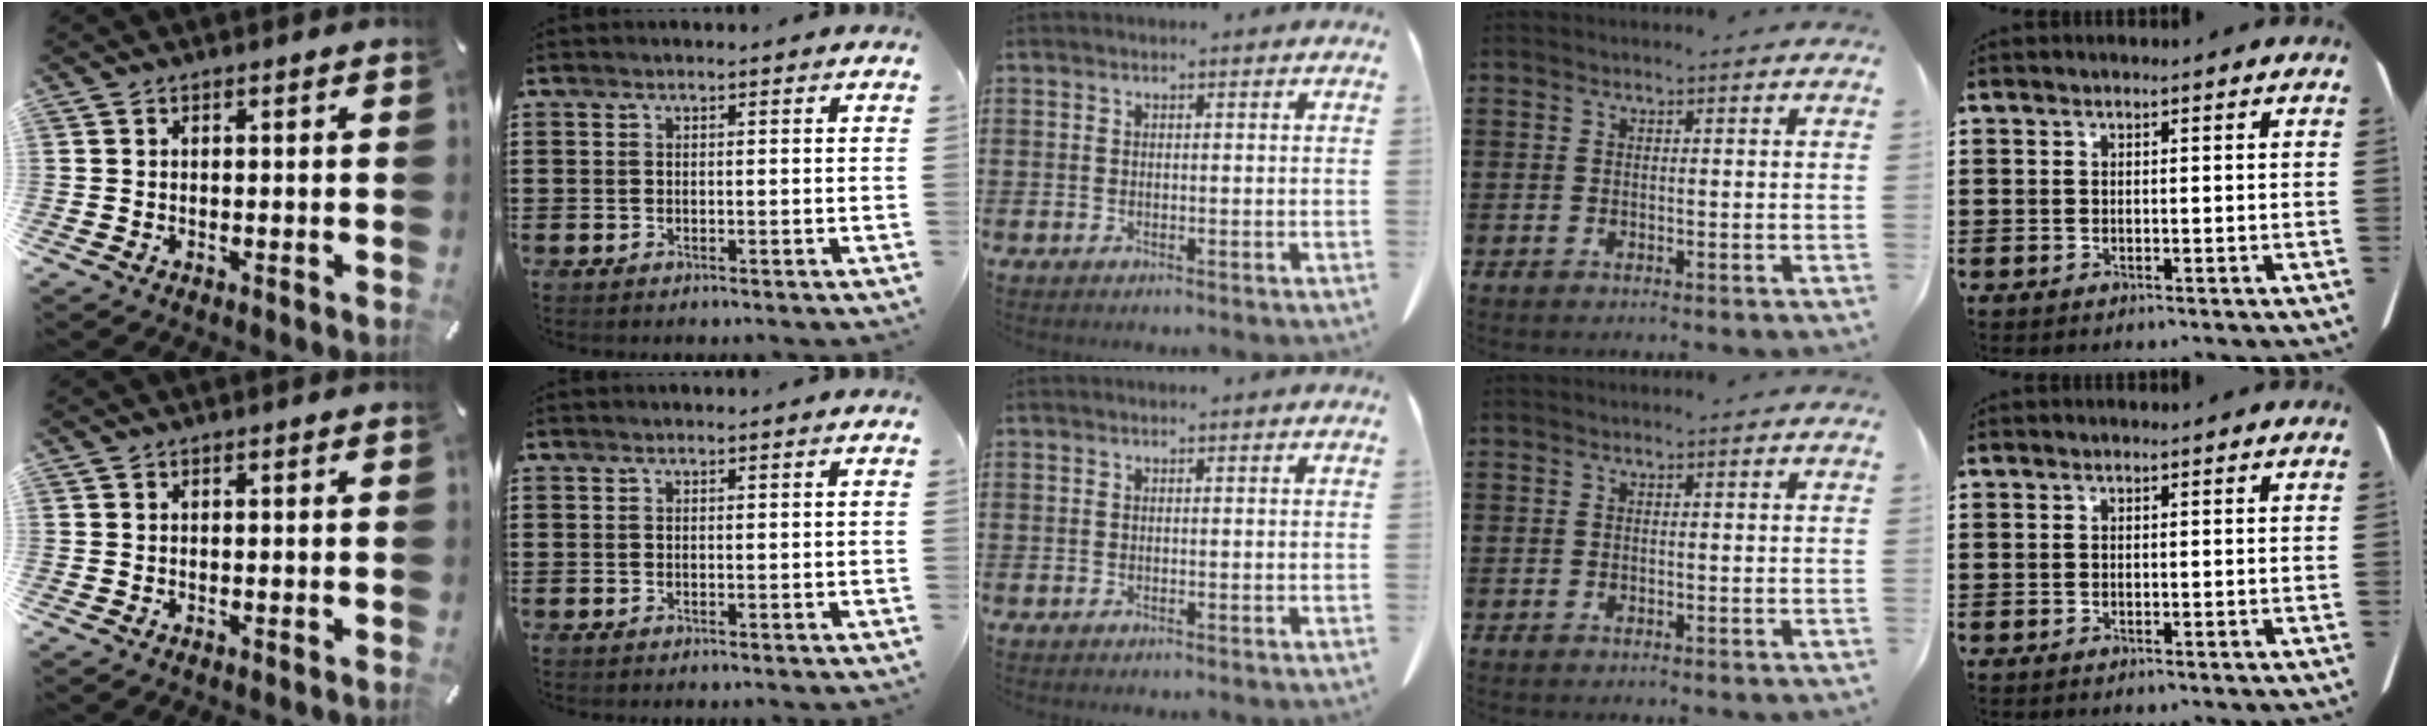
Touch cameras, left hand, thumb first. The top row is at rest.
{}